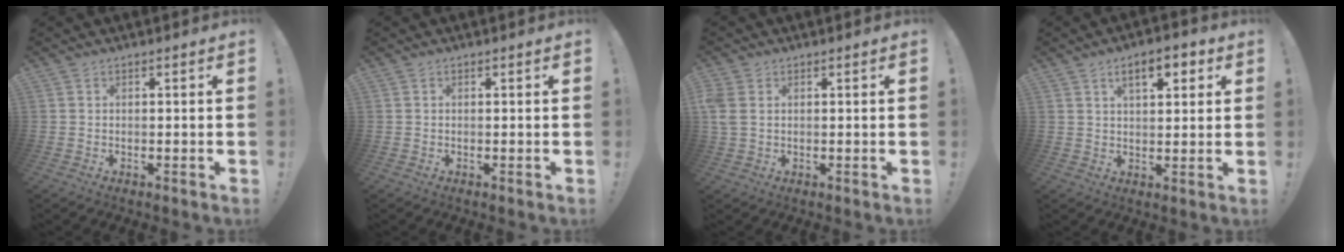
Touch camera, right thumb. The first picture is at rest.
{"total": 0.0}
{"total": 4.3, "force": [1.1, 3.1, 2.8], "torque": [-0.070, 0.003, 0.022]}
{"total": 7.7, "force": [3.7, 3.2, 5.9], "torque": [-0.080, -0.008, 0.059]}